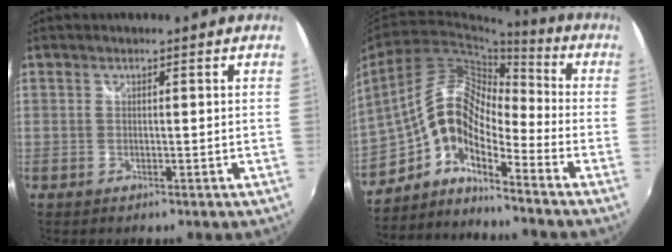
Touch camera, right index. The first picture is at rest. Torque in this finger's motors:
{"motor_torque": [1.10, -1.03, 0.70, 0.16]}